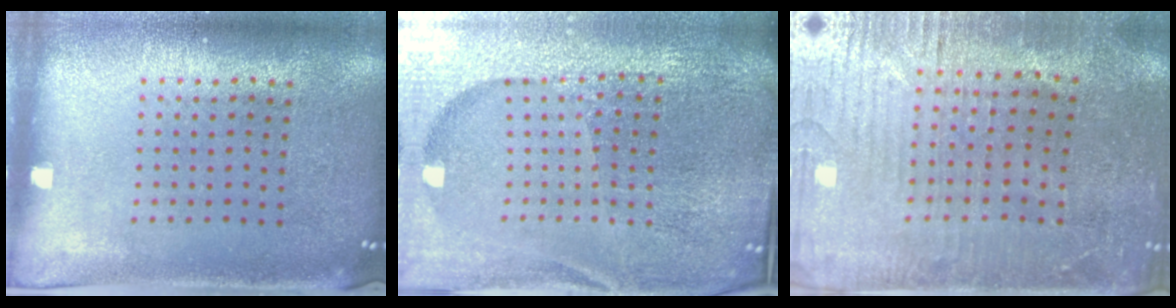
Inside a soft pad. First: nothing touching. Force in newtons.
{"total": 6.4, "press": 5.6, "slide": 3.1}
{"total": 1.6, "press": 1.5, "slide": 0.5}